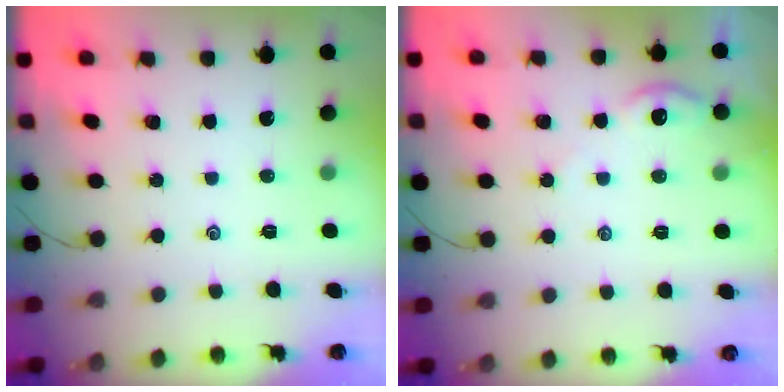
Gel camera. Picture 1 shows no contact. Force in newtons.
{"total": 2.2, "press": 2.2, "slide": 0.4}